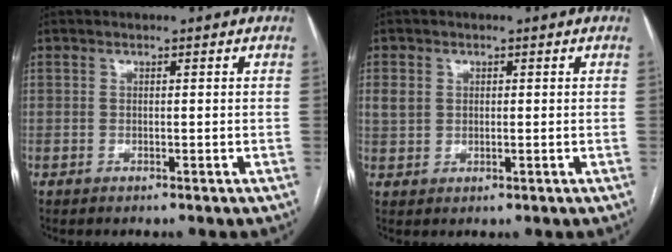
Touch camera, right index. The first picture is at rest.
{"total": 2.9, "force": [0.8, 2.5, 1.3], "torque": [-0.030, 0.009, 0.022]}